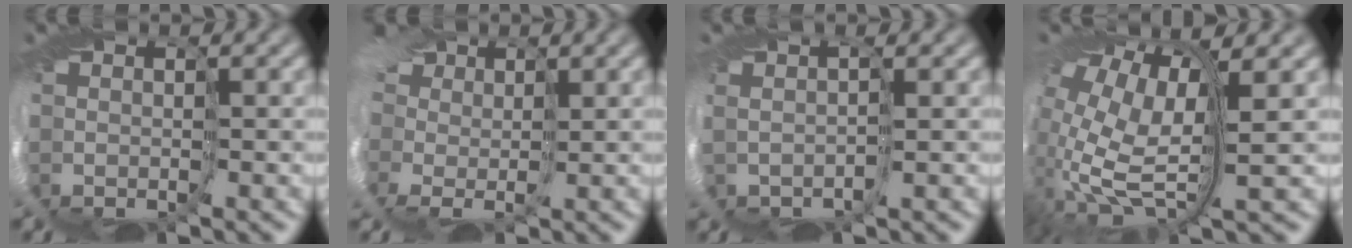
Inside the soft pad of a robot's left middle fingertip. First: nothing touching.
{"total": 9.1, "force": [2.7, 6.8, 5.4], "torque": [-0.118, 0.017, 0.014]}
{"total": 1.4, "force": [0.8, 0.5, 1.1], "torque": [-0.004, 0.015, -0.012]}
{"total": 11.9, "force": [-0.1, 5.8, 10.4], "torque": [-0.225, -0.030, 0.015]}